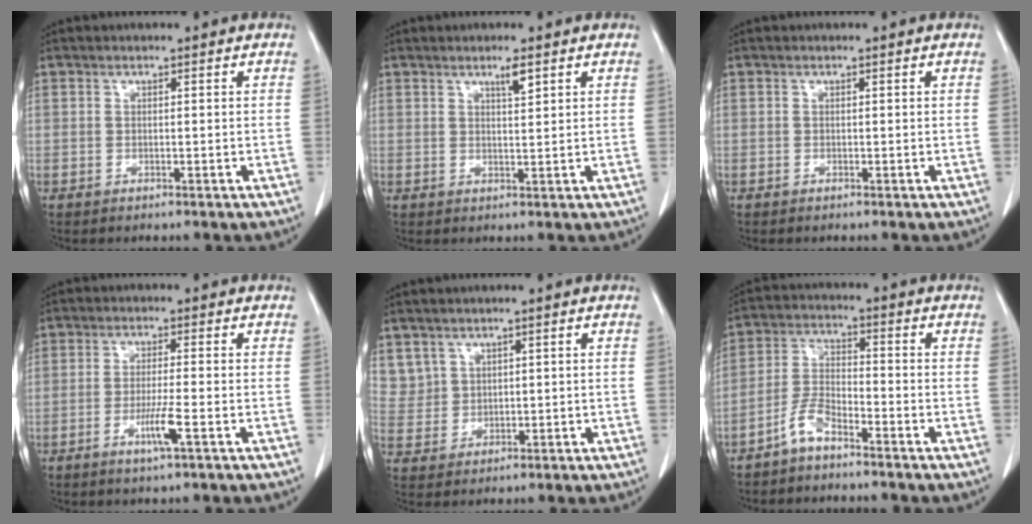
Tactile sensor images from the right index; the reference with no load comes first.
{"total": 2.2, "force": [1.4, 0.1, 1.7], "torque": [-0.033, -0.002, 0.026]}
{"total": 0.0}
{"total": 4.2, "force": [-1.7, -0.4, 3.8], "torque": [-0.073, -0.008, -0.032]}
{"total": 4.5, "force": [2.6, 3.7, 0.0], "torque": [0.004, 0.008, 0.058]}
{"total": 5.1, "force": [-4.0, 1.3, 2.9], "torque": [-0.068, 0.002, -0.083]}